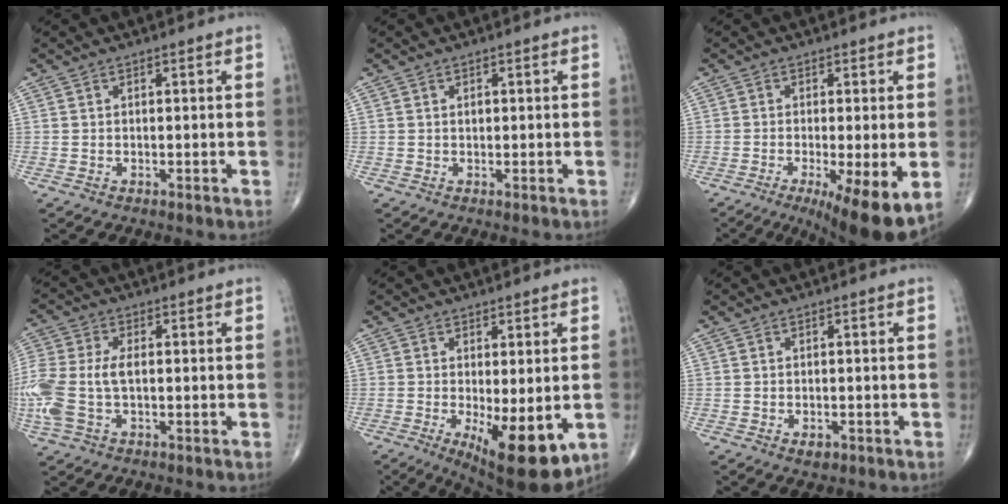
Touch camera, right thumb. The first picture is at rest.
{"total": 0.7, "force": [0.1, 0.5, 0.4], "torque": [-0.005, 0.000, 0.002]}
{"total": 12.1, "force": [-4.1, 2.8, 11.0], "torque": [-0.155, -0.022, -0.058]}
{"total": 12.4, "force": [-1.1, 7.0, 10.1], "torque": [-0.276, 0.010, -0.017]}
{"total": 12.3, "force": [-3.2, 4.2, 11.1], "torque": [-0.154, -0.026, -0.034]}
{"total": 1.9, "force": [-0.8, 1.1, 1.2], "torque": [-0.013, 0.001, -0.009]}